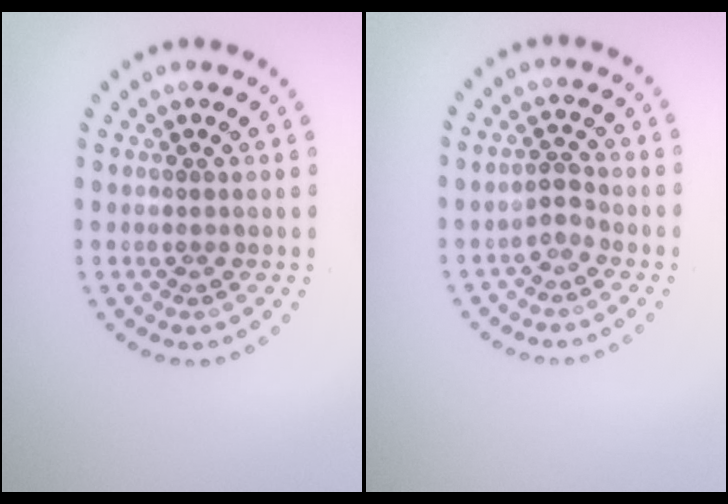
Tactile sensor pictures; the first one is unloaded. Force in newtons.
{"total": 1.2, "press": 0.9, "slide": 0.7}